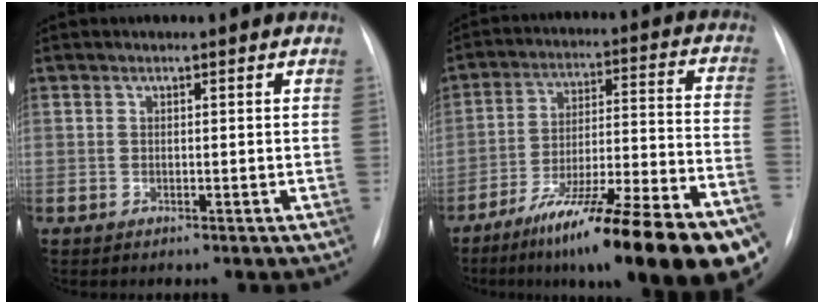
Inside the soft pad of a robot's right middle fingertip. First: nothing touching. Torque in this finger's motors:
{"motor_torque": [1.36, -0.78, 0.56, 0.21]}